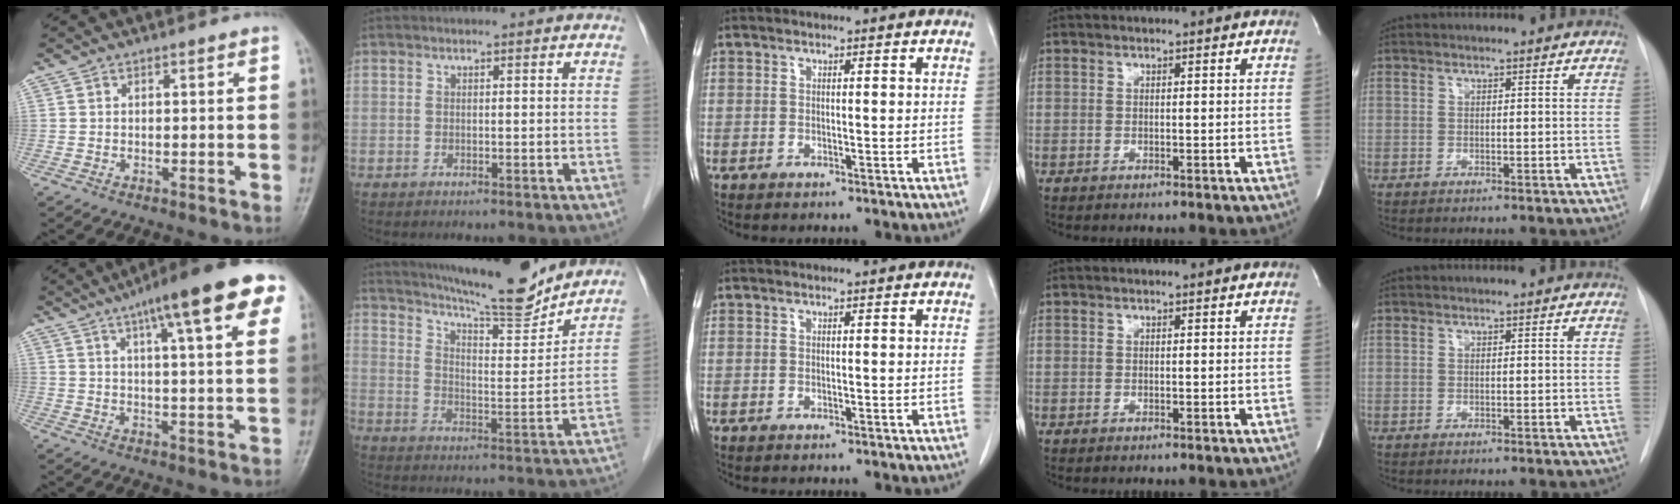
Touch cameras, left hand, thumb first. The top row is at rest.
{"thumb": {"total": 19.7, "force": [10.2, 3.9, 16.3], "torque": [-0.222, 0.002, 0.136]}, "index": {"total": 17.6, "force": [16.0, 1.6, 7.1], "torque": [-0.124, -0.013, 0.233]}}